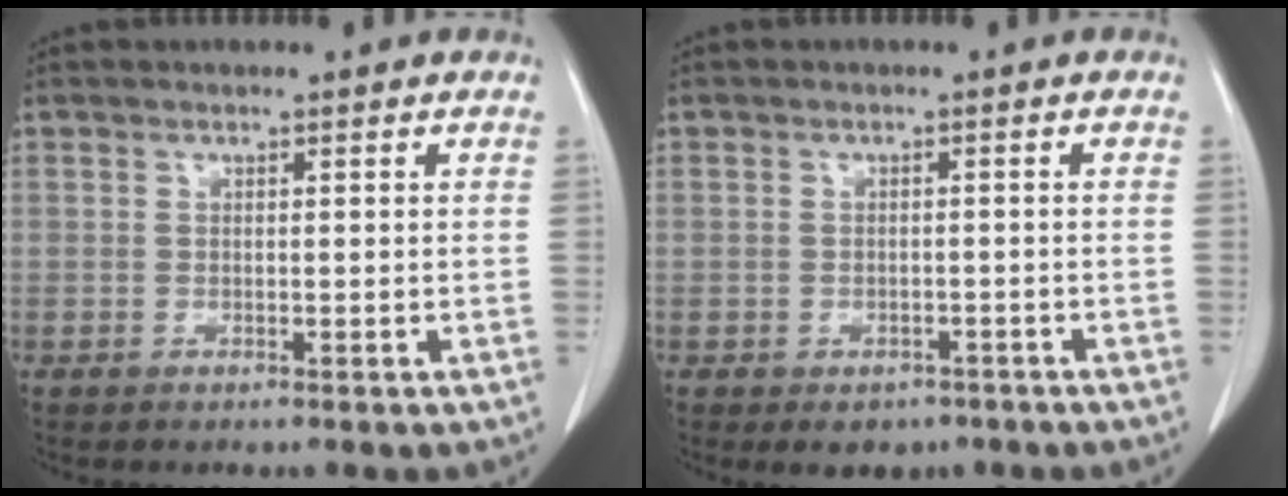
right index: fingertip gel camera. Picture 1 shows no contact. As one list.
[{"total": 3.6, "force": [-2.4, 2.5, 1.0], "torque": [-0.005, 0.005, -0.023]}]